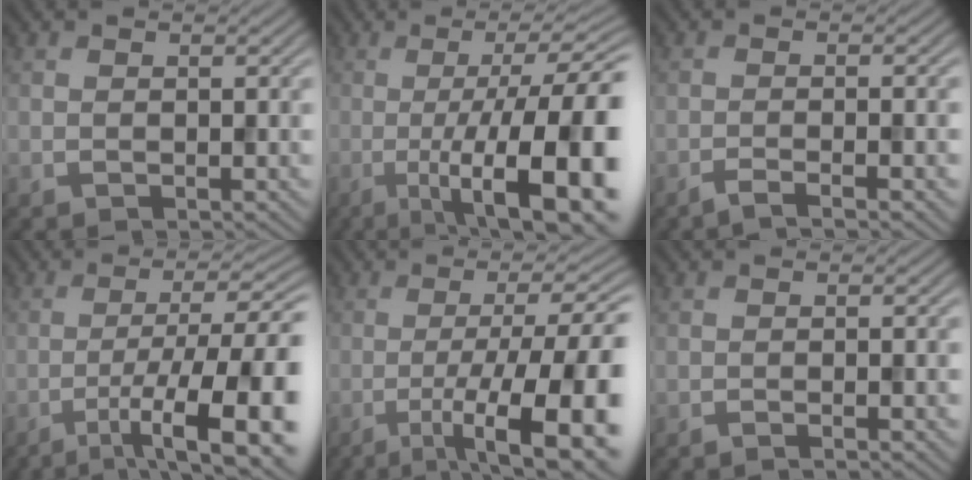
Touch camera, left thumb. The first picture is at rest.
{"total": 16.9, "force": [-4.5, 5.1, 15.5], "torque": [-0.216, -0.004, -0.061]}
{"total": 3.2, "force": [-1.9, 0.5, 2.5], "torque": [-0.033, 0.007, -0.047]}
{"total": 13.2, "force": [-5.5, 3.5, 11.5], "torque": [-0.182, -0.002, -0.079]}
{"total": 14.8, "force": [-5.6, 4.1, 13.1], "torque": [-0.194, 0.000, -0.080]}
{"total": 1.3, "force": [-0.7, 0.1, 1.2], "torque": [-0.019, 0.004, -0.015]}